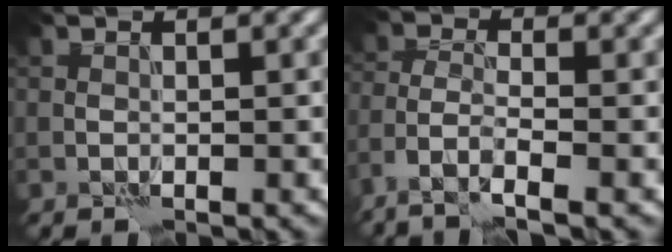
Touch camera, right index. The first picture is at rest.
{"total": 4.1, "force": [-3.0, 0.8, 2.7], "torque": [-0.056, -0.004, -0.065]}